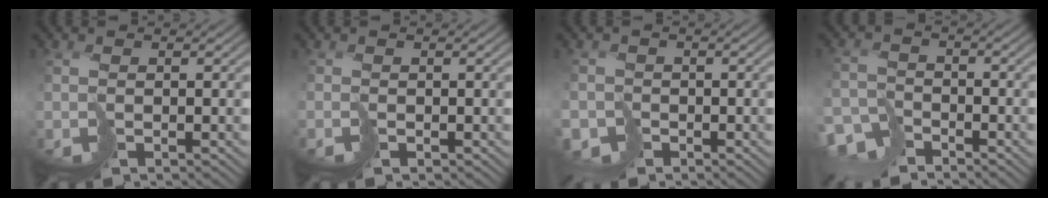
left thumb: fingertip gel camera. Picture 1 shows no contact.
{"total": 0.8, "force": [-0.6, 0.2, -0.5], "torque": [0.017, -0.002, -0.013]}
{"total": 2.6, "force": [-2.1, 1.6, -0.1], "torque": [0.016, -0.006, -0.046]}
{"total": 5.5, "force": [-5.0, 2.0, 1.2], "torque": [-0.015, -0.010, -0.103]}